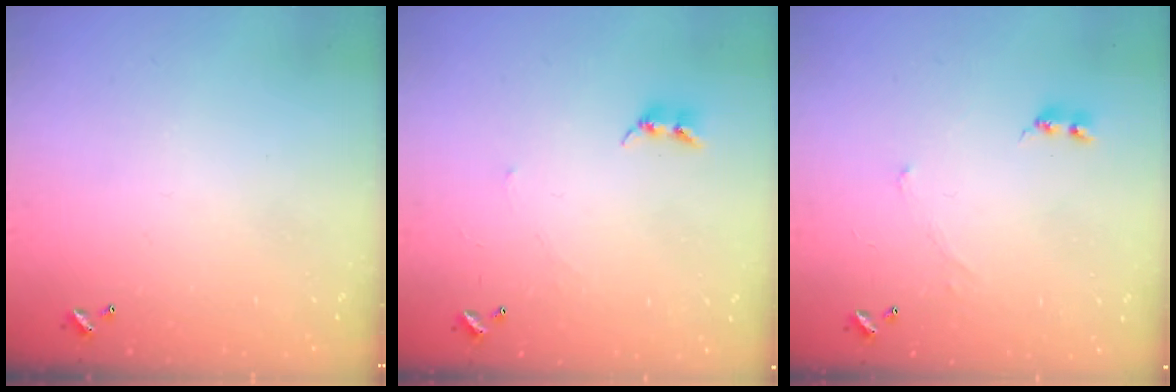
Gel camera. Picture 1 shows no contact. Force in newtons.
{"total": 2.4, "press": 2.4, "slide": 0.2}
{"total": 0.0}